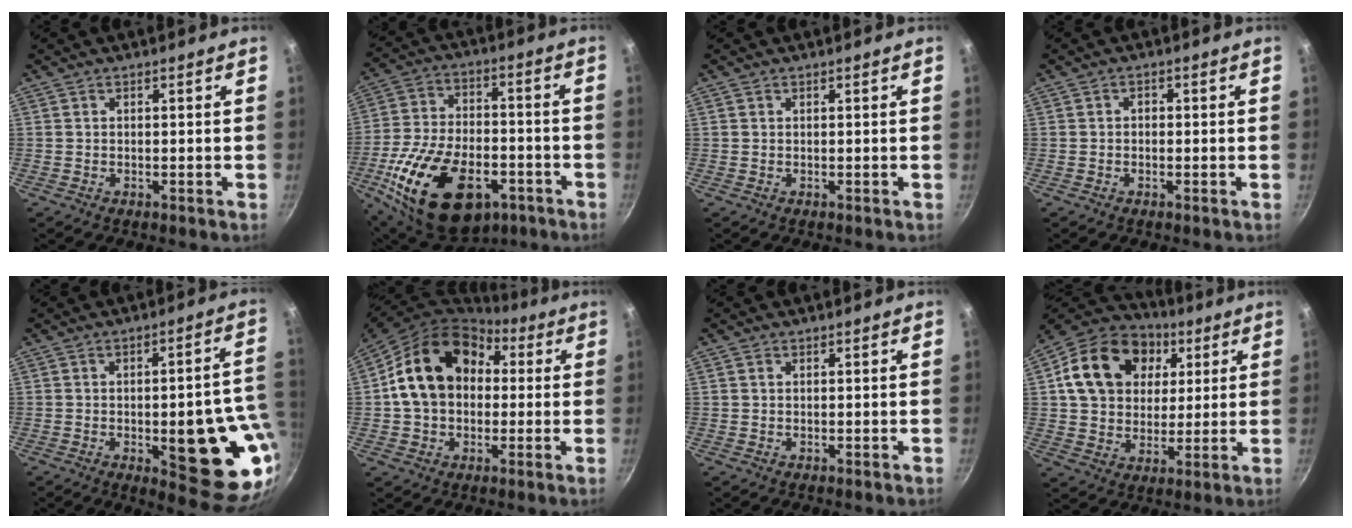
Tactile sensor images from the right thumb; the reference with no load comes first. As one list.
[{"total": 25.3, "force": [-10.1, 14.8, 17.8], "torque": [-0.308, 0.026, -0.160]}, {"total": 0.0}, {"total": 1.1, "force": [-0.3, 0.9, 0.5], "torque": [-0.009, 0.005, -0.005]}, {"total": 20.2, "force": [-3.9, 7.5, 18.3], "torque": [-0.169, 0.006, -0.043]}, {"total": 18.1, "force": [2.6, 13.9, 11.4], "torque": [-0.183, 0.041, 0.035]}, {"total": 0.6, "force": [0.3, 0.5, 0.2], "torque": [-0.004, 0.001, 0.004]}, {"total": 20.1, "force": [5.7, 15.5, 11.4], "torque": [-0.181, 0.011, 0.092]}]